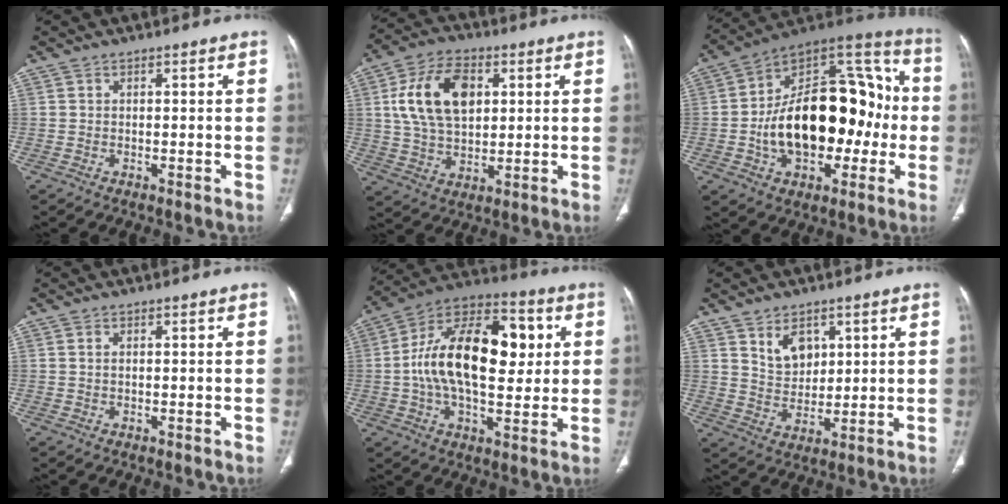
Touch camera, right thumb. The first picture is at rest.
{"total": 14.9, "force": [3.7, 9.2, 11.1], "torque": [-0.189, 0.002, 0.068]}
{"total": 28.9, "force": [-3.1, 17.1, 23.1], "torque": [-0.341, 0.047, -0.038]}
{"total": 0.6, "force": [0.2, 0.3, 0.5], "torque": [-0.014, 0.003, 0.004]}
{"total": 23.2, "force": [2.7, 12.4, 19.4], "torque": [-0.308, 0.020, 0.036]}
{"total": 6.7, "force": [3.4, 4.4, 3.7], "torque": [-0.039, -0.028, 0.068]}